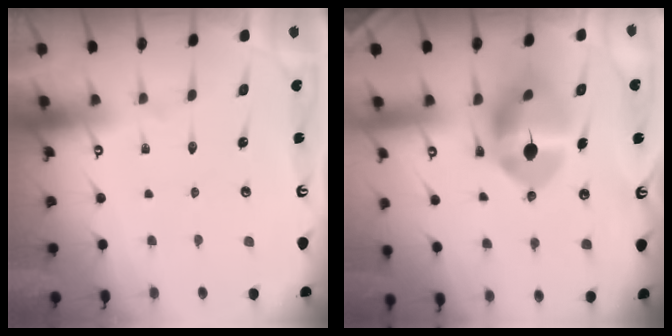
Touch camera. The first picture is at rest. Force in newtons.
{"total": 11.9, "press": 11.8, "slide": 1.8}